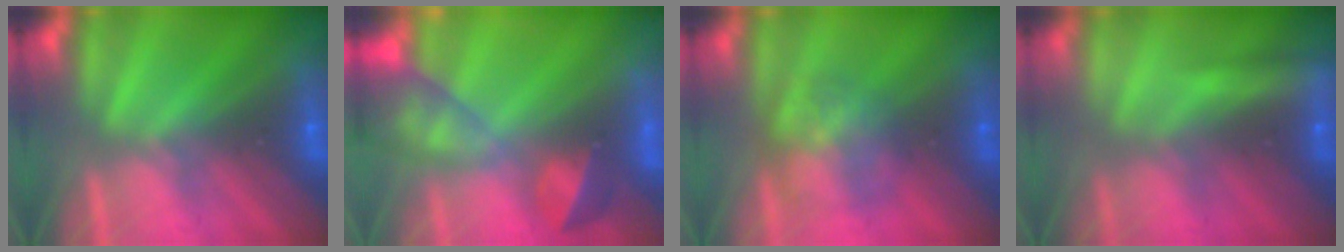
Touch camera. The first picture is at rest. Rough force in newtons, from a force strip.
{"total": 7.7}
{"total": 2.9}
{"total": 2.1}